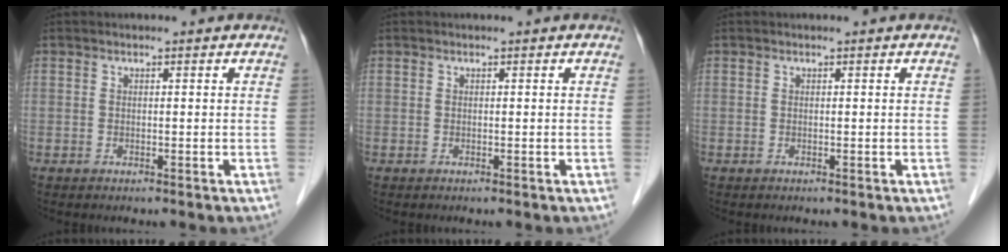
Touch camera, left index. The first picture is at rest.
{"total": 0.0}
{"total": 0.0}